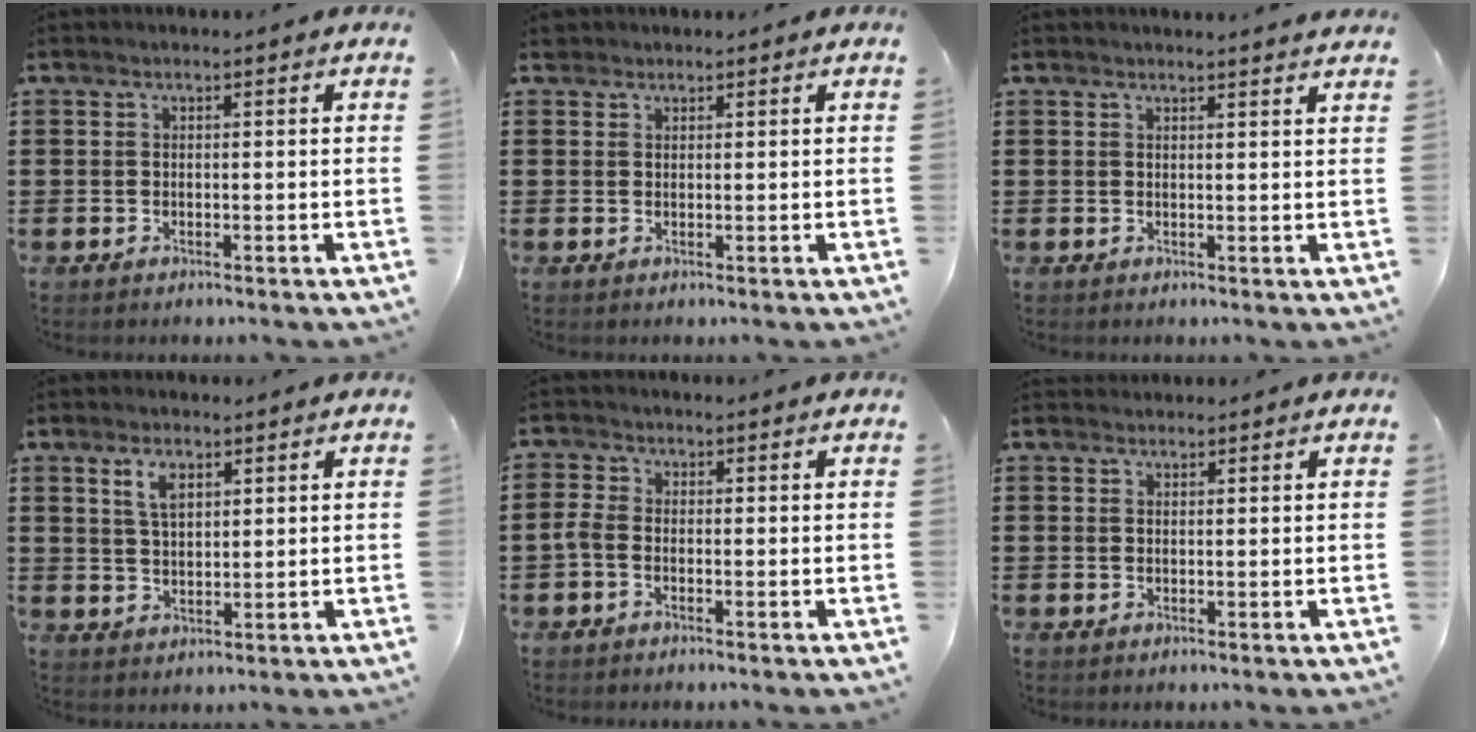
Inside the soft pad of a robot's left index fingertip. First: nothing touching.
{"total": 1.2, "force": [1.0, 0.7, 0.2], "torque": [-0.008, 0.005, 0.019]}
{"total": 1.6, "force": [1.5, -0.3, 0.3], "torque": [-0.007, -0.002, 0.029]}
{"total": 4.2, "force": [2.4, 1.9, 3.0], "torque": [-0.066, 0.007, 0.043]}
{"total": 1.9, "force": [-1.1, 0.9, 1.3], "torque": [-0.032, 0.000, -0.022]}
{"total": 0.9, "force": [0.9, 0.2, 0.0], "torque": [-0.002, 0.001, 0.018]}